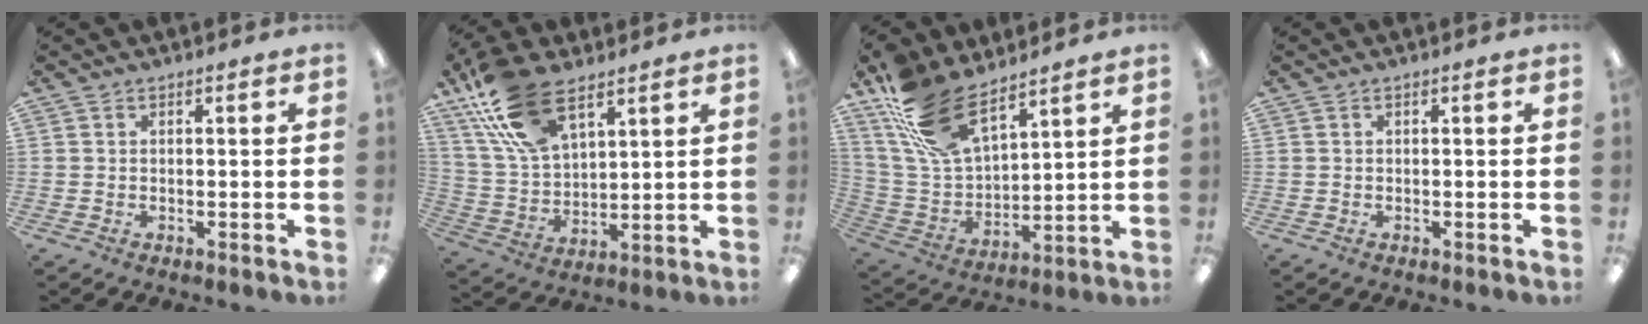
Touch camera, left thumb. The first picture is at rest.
{"total": 18.4, "force": [11.5, 9.2, 11.0], "torque": [-0.243, -0.034, 0.211]}
{"total": 19.2, "force": [12.9, 9.1, 10.9], "torque": [-0.248, -0.055, 0.241]}
{"total": 0.0}